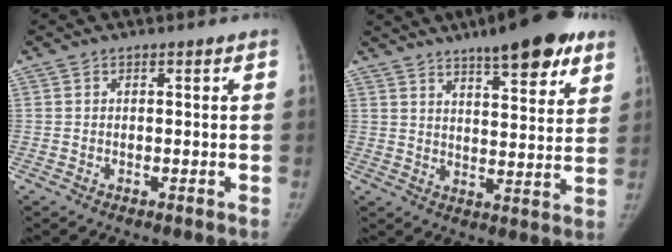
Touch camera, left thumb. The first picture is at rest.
{"total": 15.6, "force": [10.1, 4.4, 11.0], "torque": [-0.122, -0.040, 0.144]}